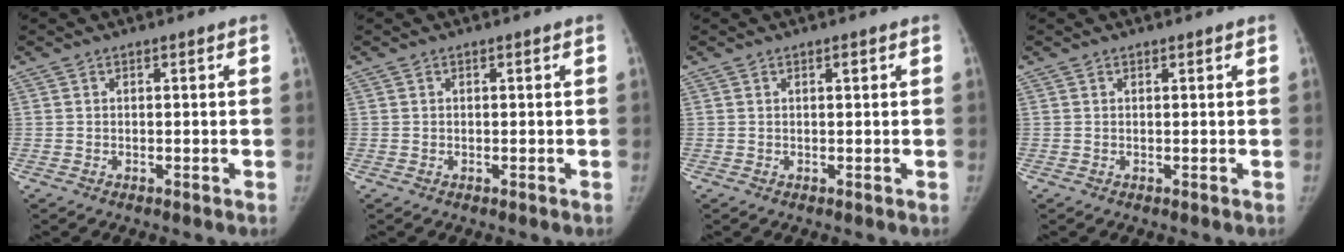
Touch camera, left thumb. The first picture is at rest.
{"total": 0.0}
{"total": 0.7, "force": [0.3, 0.2, 0.6], "torque": [-0.008, 0.000, 0.006]}
{"total": 0.0}